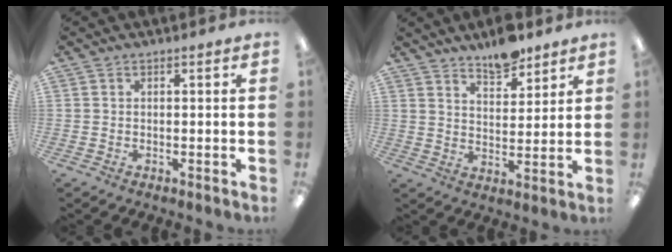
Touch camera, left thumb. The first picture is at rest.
{"total": 7.9, "force": [6.7, 2.9, 2.8], "torque": [-0.025, -0.046, 0.116]}